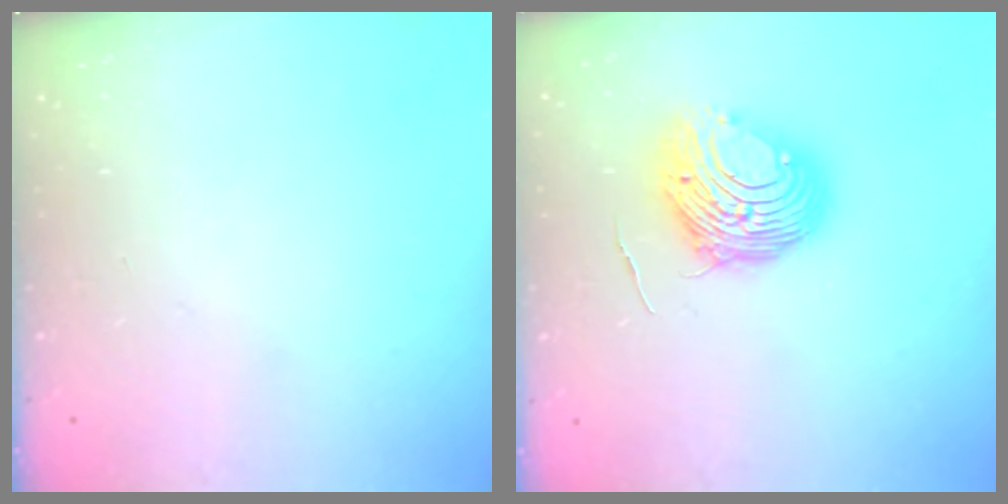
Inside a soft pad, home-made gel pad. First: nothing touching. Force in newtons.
{"total": 10.4, "press": 10.3, "slide": 1.0}